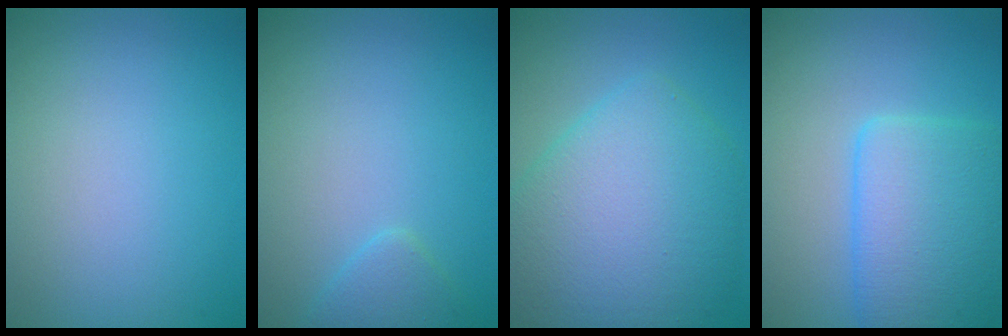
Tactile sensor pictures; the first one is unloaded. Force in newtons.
{"total": 1.5, "press": 1.5, "slide": 0.1}
{"total": 8.4, "press": 8.4, "slide": 0.1}
{"total": 5.9, "press": 5.9, "slide": 0.2}